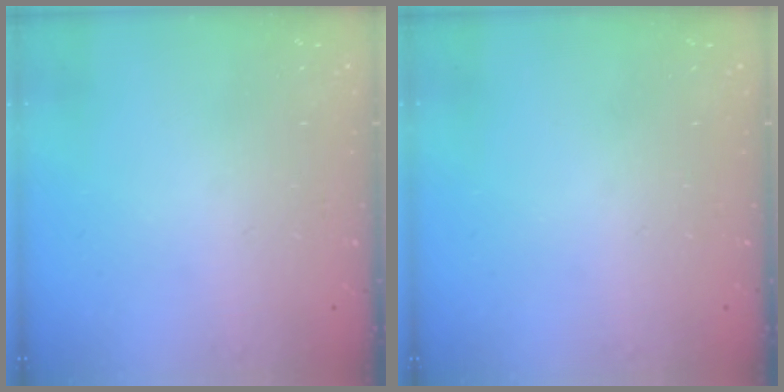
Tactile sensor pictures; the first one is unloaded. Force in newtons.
{"total": 0.0}